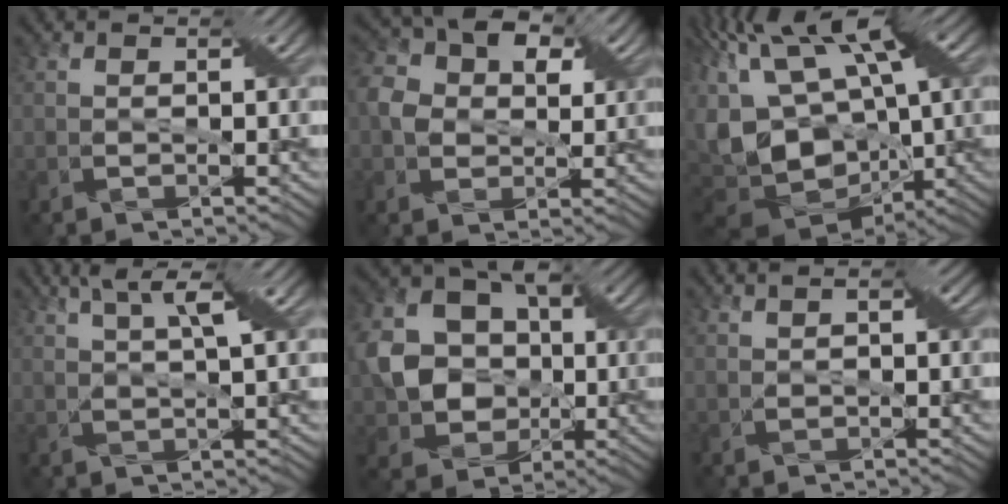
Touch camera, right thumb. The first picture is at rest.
{"total": 6.5, "force": [1.5, 5.2, 3.7], "torque": [-0.079, 0.007, 0.017]}
{"total": 18.2, "force": [-1.1, 9.8, 15.3], "torque": [-0.298, 0.011, -0.003]}
{"total": 4.8, "force": [2.7, 0.4, 3.9], "torque": [-0.073, 0.009, 0.048]}
{"total": 10.0, "force": [-0.3, 8.5, 5.2], "torque": [-0.124, -0.002, -0.013]}
{"total": 1.7, "force": [0.5, 0.8, 1.4], "torque": [-0.016, 0.000, 0.013]}